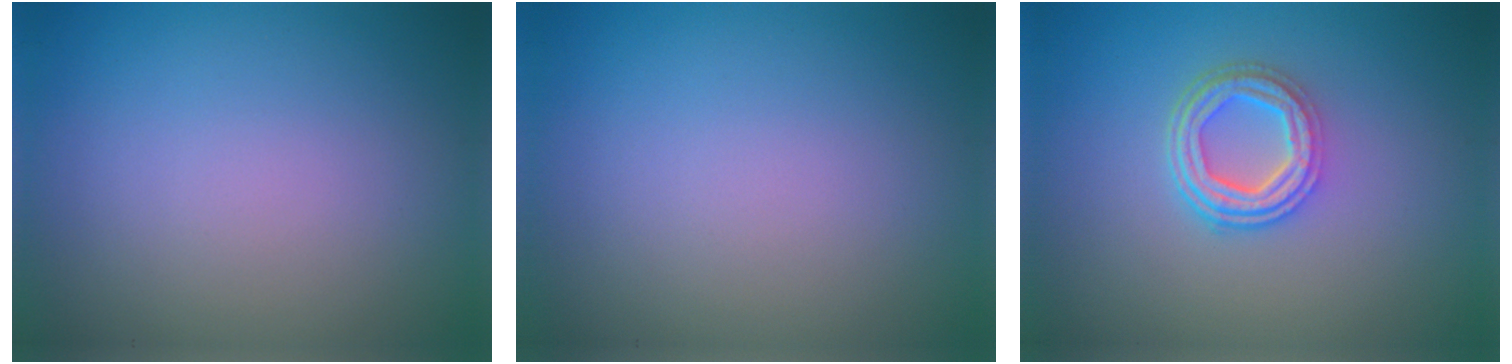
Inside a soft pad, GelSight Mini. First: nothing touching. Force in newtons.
{"total": 0.0}
{"total": 4.2, "press": 3.1, "slide": 2.8}